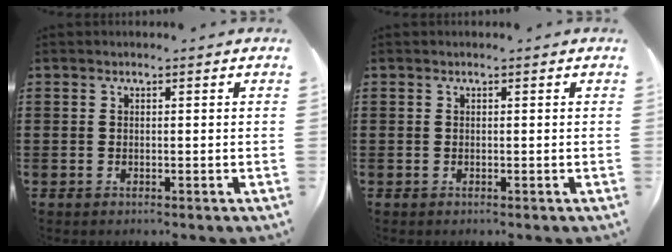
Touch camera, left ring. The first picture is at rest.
{"total": 0.0}